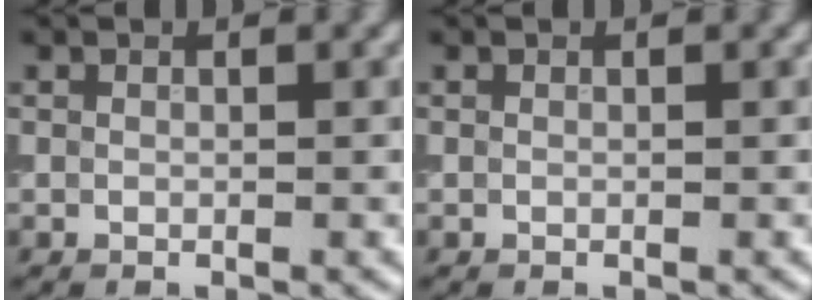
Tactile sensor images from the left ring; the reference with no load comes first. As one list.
[{"total": 0.0}]